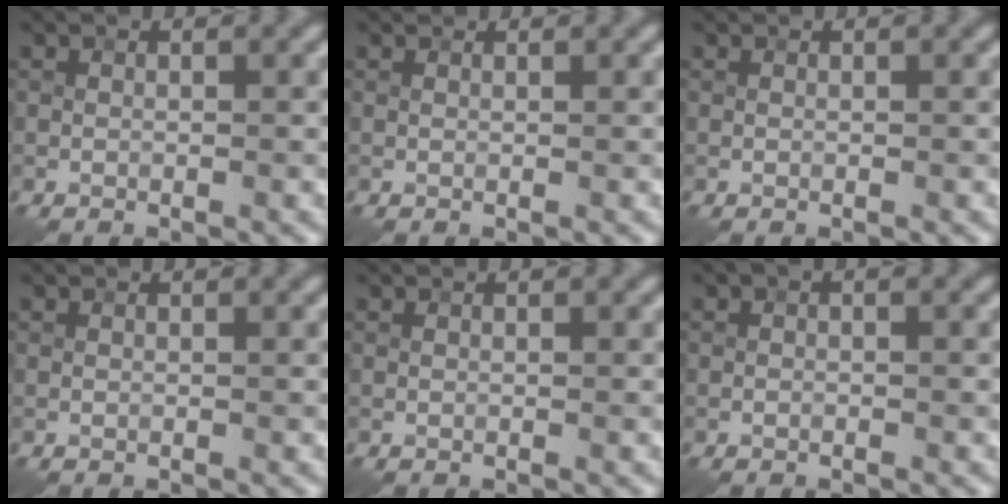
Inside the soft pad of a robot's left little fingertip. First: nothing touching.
{"total": 0.8, "force": [0.8, 0.1, 0.2], "torque": [-0.009, -0.002, 0.007]}
{"total": 0.0}
{"total": 0.0}
{"total": 0.0}
{"total": 0.5, "force": [-0.2, 0.3, 0.4], "torque": [-0.005, 0.001, -0.006]}